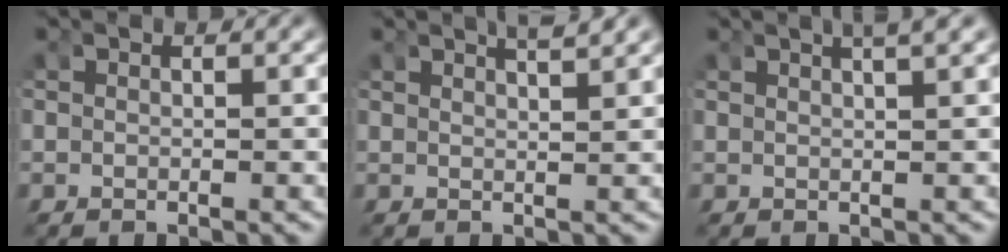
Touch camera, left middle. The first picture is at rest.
{"total": 2.9, "force": [2.4, -0.5, 1.6], "torque": [-0.019, -0.003, 0.046]}
{"total": 3.6, "force": [2.4, 0.1, 2.7], "torque": [-0.030, 0.011, 0.041]}